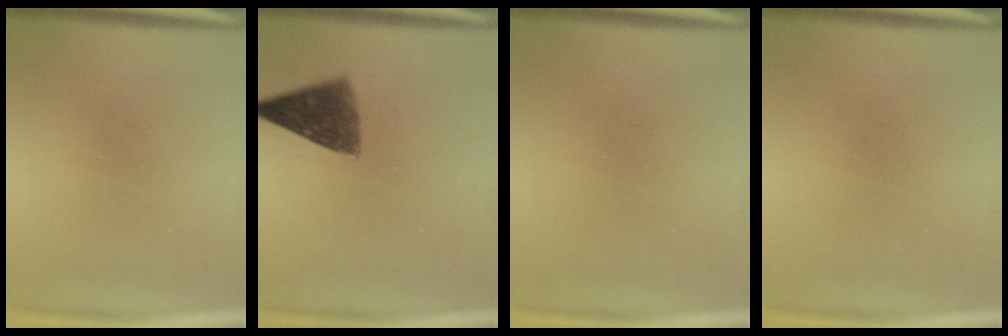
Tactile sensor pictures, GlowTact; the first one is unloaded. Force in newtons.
{"total": 8.0}
{"total": 0.0}
{"total": 0.0}